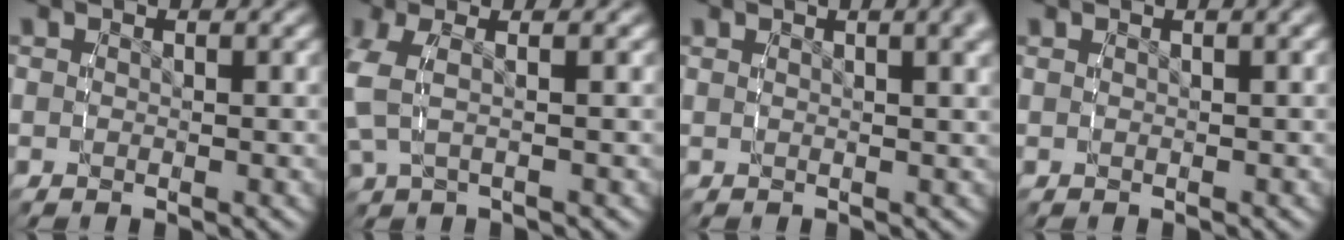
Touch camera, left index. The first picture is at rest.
{"total": 4.8, "force": [0.9, 2.5, 3.9], "torque": [-0.090, 0.011, 0.013]}
{"total": 3.4, "force": [1.7, 0.6, 2.9], "torque": [-0.026, 0.015, 0.024]}
{"total": 1.0, "force": [0.4, -0.4, 0.8], "torque": [-0.008, 0.006, 0.008]}